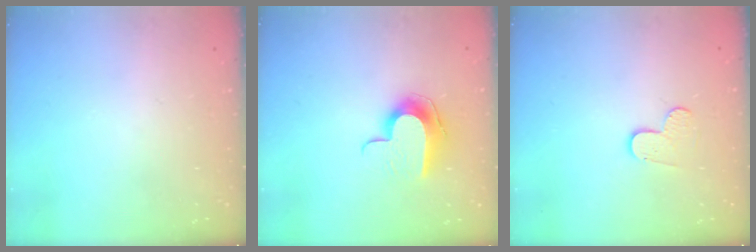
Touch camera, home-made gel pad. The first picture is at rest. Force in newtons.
{"total": 9.9, "press": 9.9, "slide": 0.3}
{"total": 4.1, "press": 4.1, "slide": 0.3}